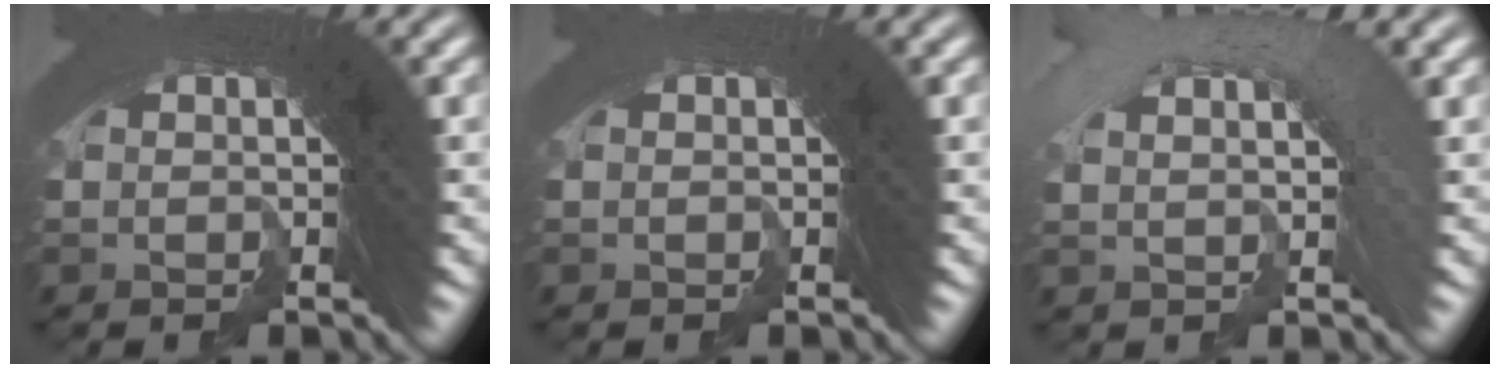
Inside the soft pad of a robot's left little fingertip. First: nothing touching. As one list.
[{"total": 0.9, "force": [-0.4, -0.4, -0.7], "torque": [0.008, -0.004, -0.005]}, {"total": 2.5, "force": [-1.9, 1.5, -0.2], "torque": [0.000, 0.001, -0.031]}]